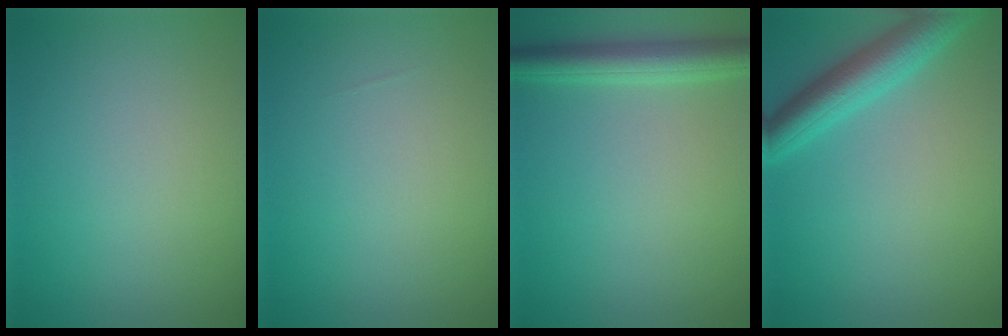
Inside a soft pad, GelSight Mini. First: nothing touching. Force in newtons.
{"total": 0.0}
{"total": 3.8, "press": 3.8, "slide": 0.1}
{"total": 4.8, "press": 4.8, "slide": 0.1}